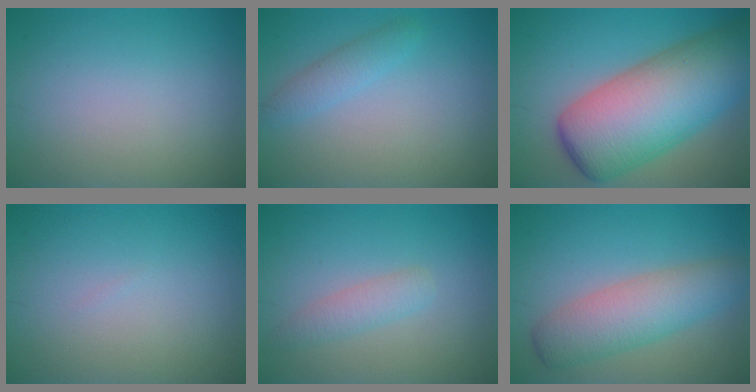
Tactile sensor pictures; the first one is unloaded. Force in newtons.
{"total": 1.9, "press": 1.9, "slide": 0.1}
{"total": 13.2, "press": 13.2, "slide": 0.4}
{"total": 0.0}
{"total": 1.9, "press": 1.9, "slide": 0.1}
{"total": 5.5, "press": 5.5, "slide": 0.1}